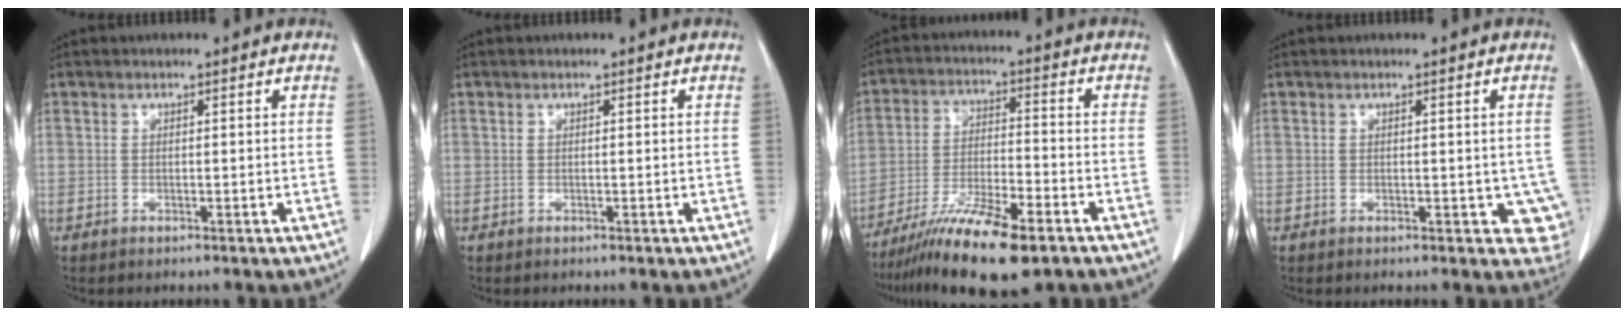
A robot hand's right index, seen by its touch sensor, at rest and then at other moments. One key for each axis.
{"total": 0.0}
{"total": 14.0, "fx": -9.7, "fy": 2.3, "fz": 9.8, "tx": -0.182, "ty": -0.032, "tz": -0.168}
{"total": 4.2, "fx": -0.7, "fy": 2.4, "fz": 3.5, "tx": -0.014, "ty": -0.001, "tz": -0.006}